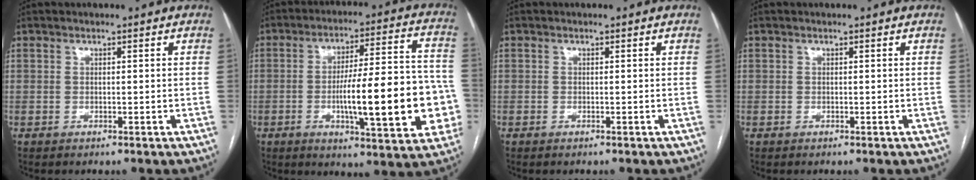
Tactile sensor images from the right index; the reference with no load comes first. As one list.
[{"total": 19.7, "force": [-4.1, 3.8, 18.9], "torque": [-0.233, 0.025, -0.050]}, {"total": 0.0}, {"total": 0.0}]